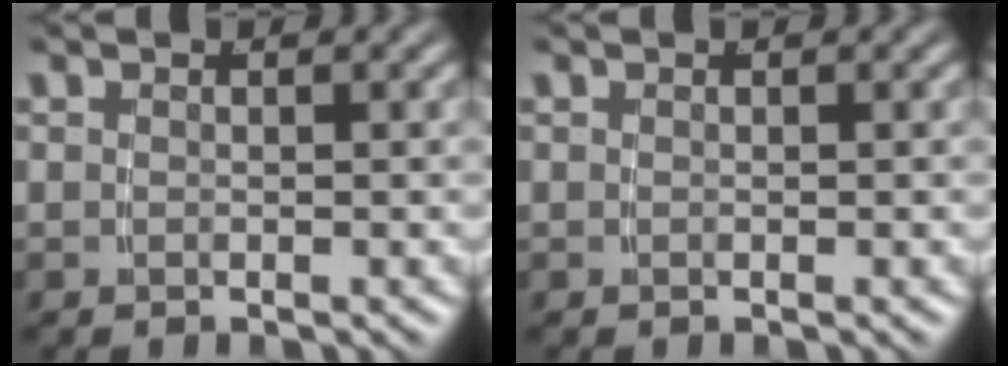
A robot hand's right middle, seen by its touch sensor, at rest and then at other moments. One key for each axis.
{"total": 0.0}